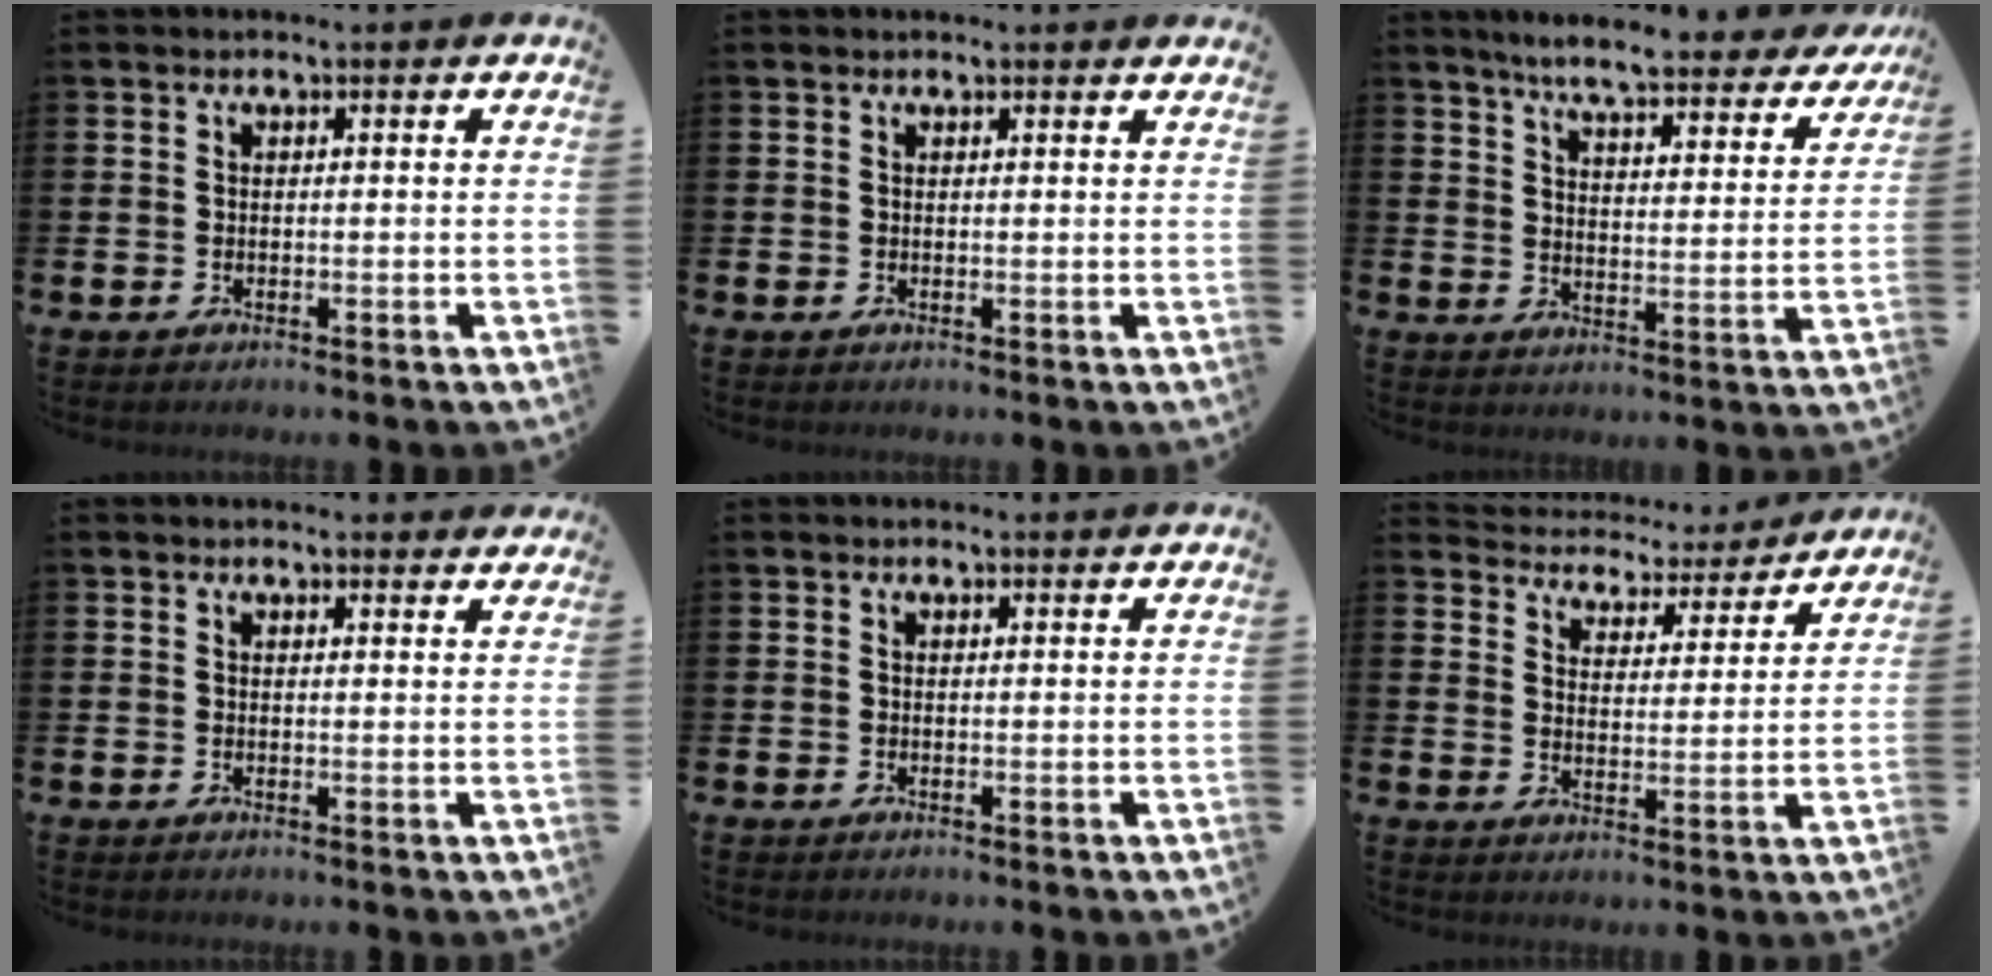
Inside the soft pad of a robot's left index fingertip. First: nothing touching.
{"total": 0.6, "force": [0.6, 0.0, 0.1], "torque": [0.012, -0.006, 0.009]}
{"total": 6.8, "force": [6.2, 0.4, 2.6], "torque": [-0.057, -0.046, 0.101]}
{"total": 1.6, "force": [1.6, 0.2, 0.0], "torque": [0.012, -0.010, 0.027]}
{"total": 0.6, "force": [0.6, 0.1, 0.2], "torque": [0.007, -0.004, 0.008]}
{"total": 4.3, "force": [4.2, 1.1, 0.0], "torque": [-0.021, -0.041, 0.066]}